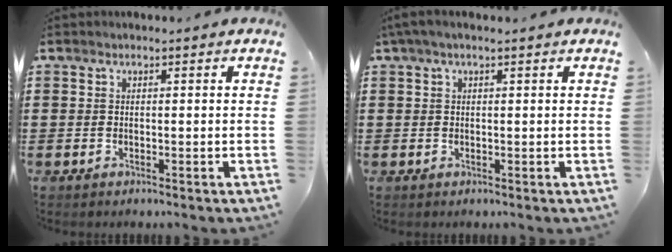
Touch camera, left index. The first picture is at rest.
{"total": 1.3, "force": [0.5, 0.1, 1.2], "torque": [-0.024, 0.000, 0.010]}